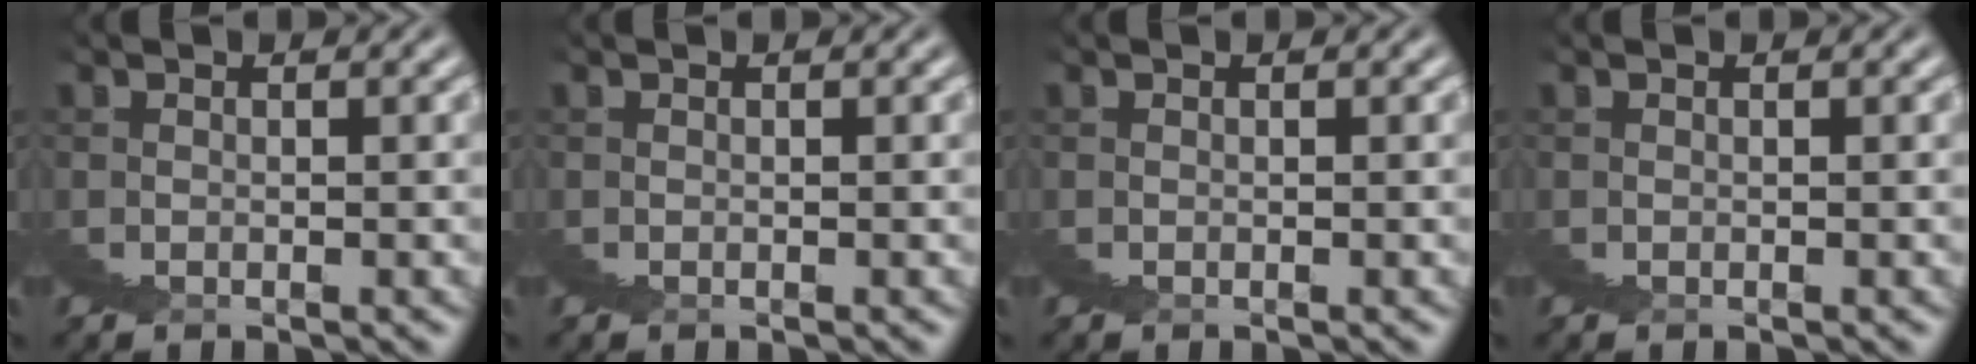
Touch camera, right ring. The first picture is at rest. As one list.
[{"total": 0.0}, {"total": 0.0}, {"total": 0.0}]